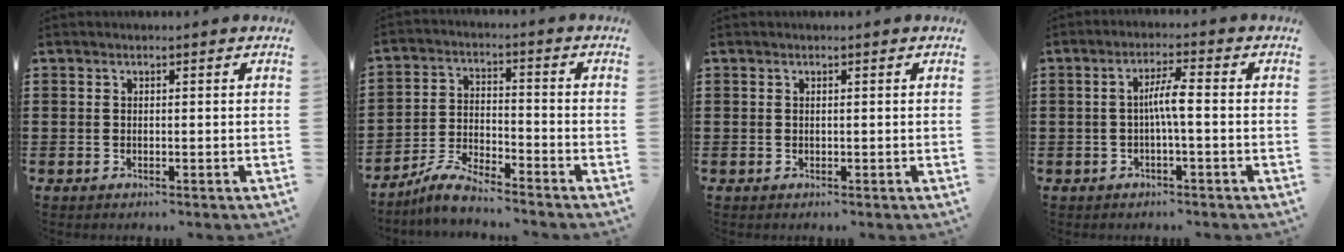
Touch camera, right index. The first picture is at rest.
{"total": 5.6, "force": [-5.2, 0.7, 1.8], "torque": [-0.052, 0.000, -0.106]}
{"total": 0.0}
{"total": 4.1, "force": [-0.5, 0.3, 4.1], "torque": [-0.076, 0.003, -0.013]}